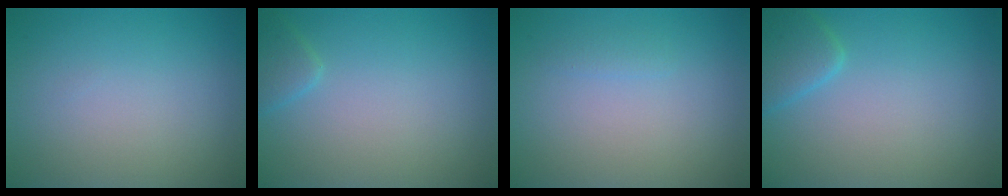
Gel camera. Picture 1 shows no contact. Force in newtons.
{"total": 1.4, "press": 1.4, "slide": 0.1}
{"total": 0.6, "press": 0.6, "slide": 0.1}
{"total": 2.3, "press": 2.3, "slide": 0.2}